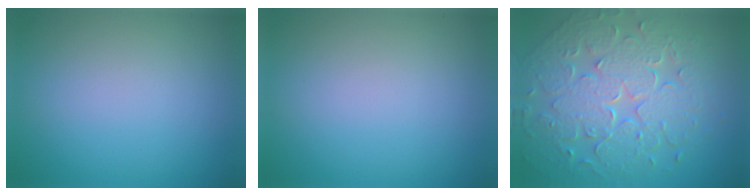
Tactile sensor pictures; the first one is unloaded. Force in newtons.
{"total": 0.0}
{"total": 8.7, "press": 6.3, "slide": 6.0}